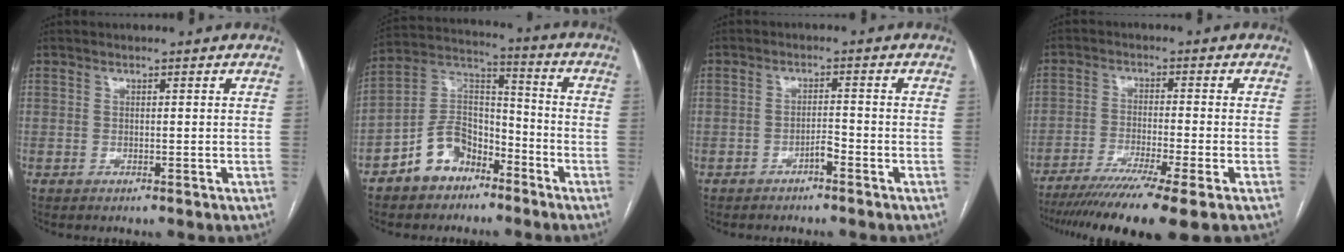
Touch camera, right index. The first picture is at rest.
{"total": 10.2, "force": [-6.2, 6.6, 4.6], "torque": [-0.099, 0.029, -0.116]}
{"total": 2.0, "force": [-1.5, 0.3, 1.3], "torque": [-0.018, 0.003, -0.026]}
{"total": 13.8, "force": [-10.3, -0.8, 9.2], "torque": [-0.148, -0.038, -0.165]}